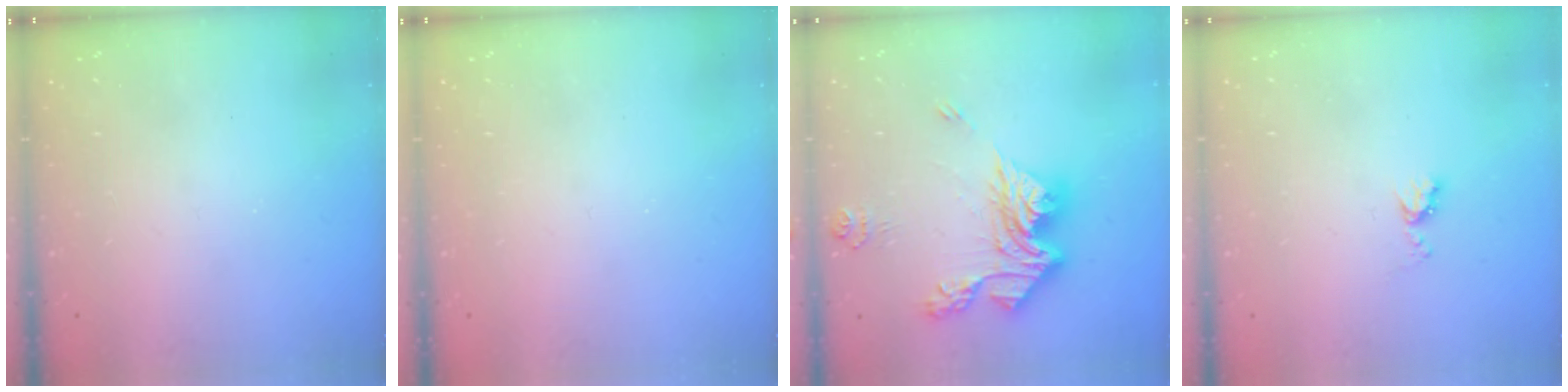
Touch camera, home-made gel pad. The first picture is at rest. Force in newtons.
{"total": 0.0}
{"total": 17.0, "press": 16.9, "slide": 1.7}
{"total": 5.1, "press": 5.1, "slide": 0.5}